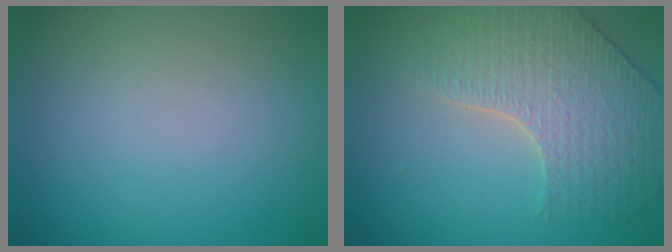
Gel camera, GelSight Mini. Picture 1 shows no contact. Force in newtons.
{"total": 3.8, "press": 3.8, "slide": 0.5}